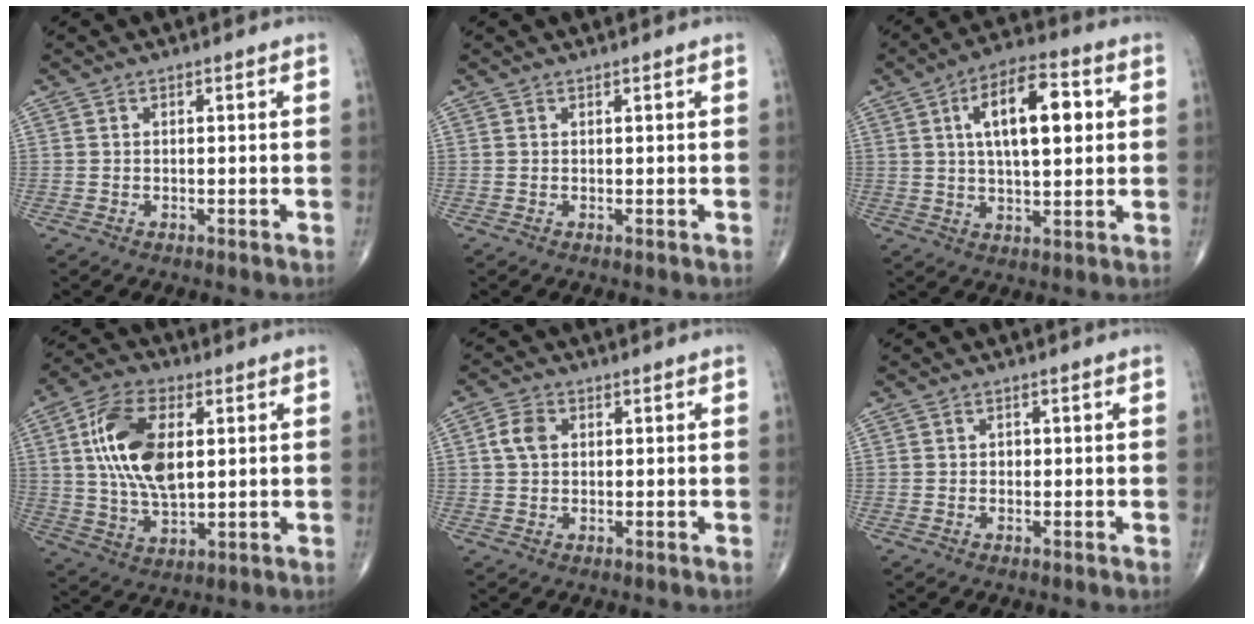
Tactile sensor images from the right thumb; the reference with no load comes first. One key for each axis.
{"total": 0.0}
{"total": 14.0, "fx": 3.4, "fy": 6.0, "fz": 12.1, "tx": -0.185, "ty": 0.006, "tz": 0.051}
{"total": 15.1, "fx": 3.1, "fy": 7.8, "fz": 12.5, "tx": -0.237, "ty": -0.002, "tz": 0.058}
{"total": 3.8, "fx": 0.8, "fy": 2.8, "fz": 2.5, "tx": -0.050, "ty": 0.005, "tz": 0.012}
{"total": 0.7, "fx": 0.0, "fy": 0.6, "fz": 0.3, "tx": 0.000, "ty": 0.003, "tz": -0.002}